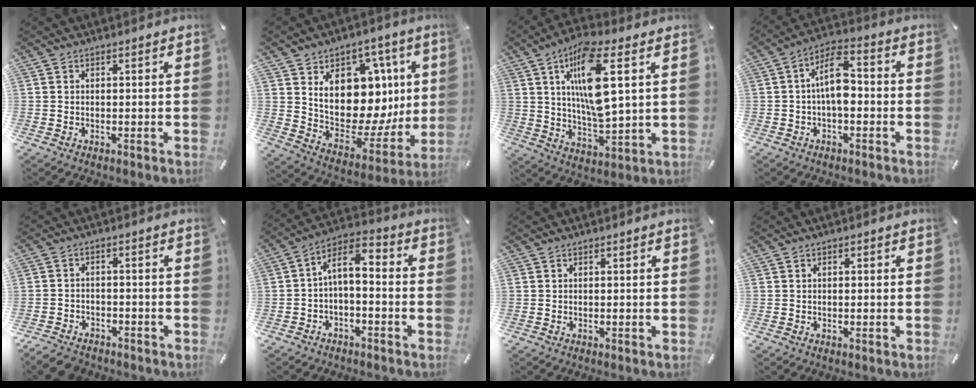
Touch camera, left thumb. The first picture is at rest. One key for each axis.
{"total": 19.0, "fx": 4.3, "fy": 14.2, "fz": 11.9, "tx": -0.178, "ty": -0.051, "tz": 0.087}
{"total": 15.7, "fx": 5.1, "fy": 5.2, "fz": 13.9, "tx": -0.269, "ty": -0.011, "tz": 0.080}
{"total": 9.6, "fx": -0.9, "fy": 4.6, "fz": 8.4, "tx": -0.149, "ty": 0.012, "tz": -0.016}
{"total": 5.2, "fx": -4.4, "fy": 2.3, "fz": 1.4, "tx": -0.036, "ty": 0.018, "tz": -0.088}
{"total": 5.7, "fx": -0.7, "fy": 3.1, "fz": 4.7, "tx": -0.088, "ty": 0.007, "tz": -0.013}
{"total": 0.0}
{"total": 0.6, "fx": -0.1, "fy": 0.3, "fz": 0.5, "tx": -0.008, "ty": 0.000, "tz": -0.003}